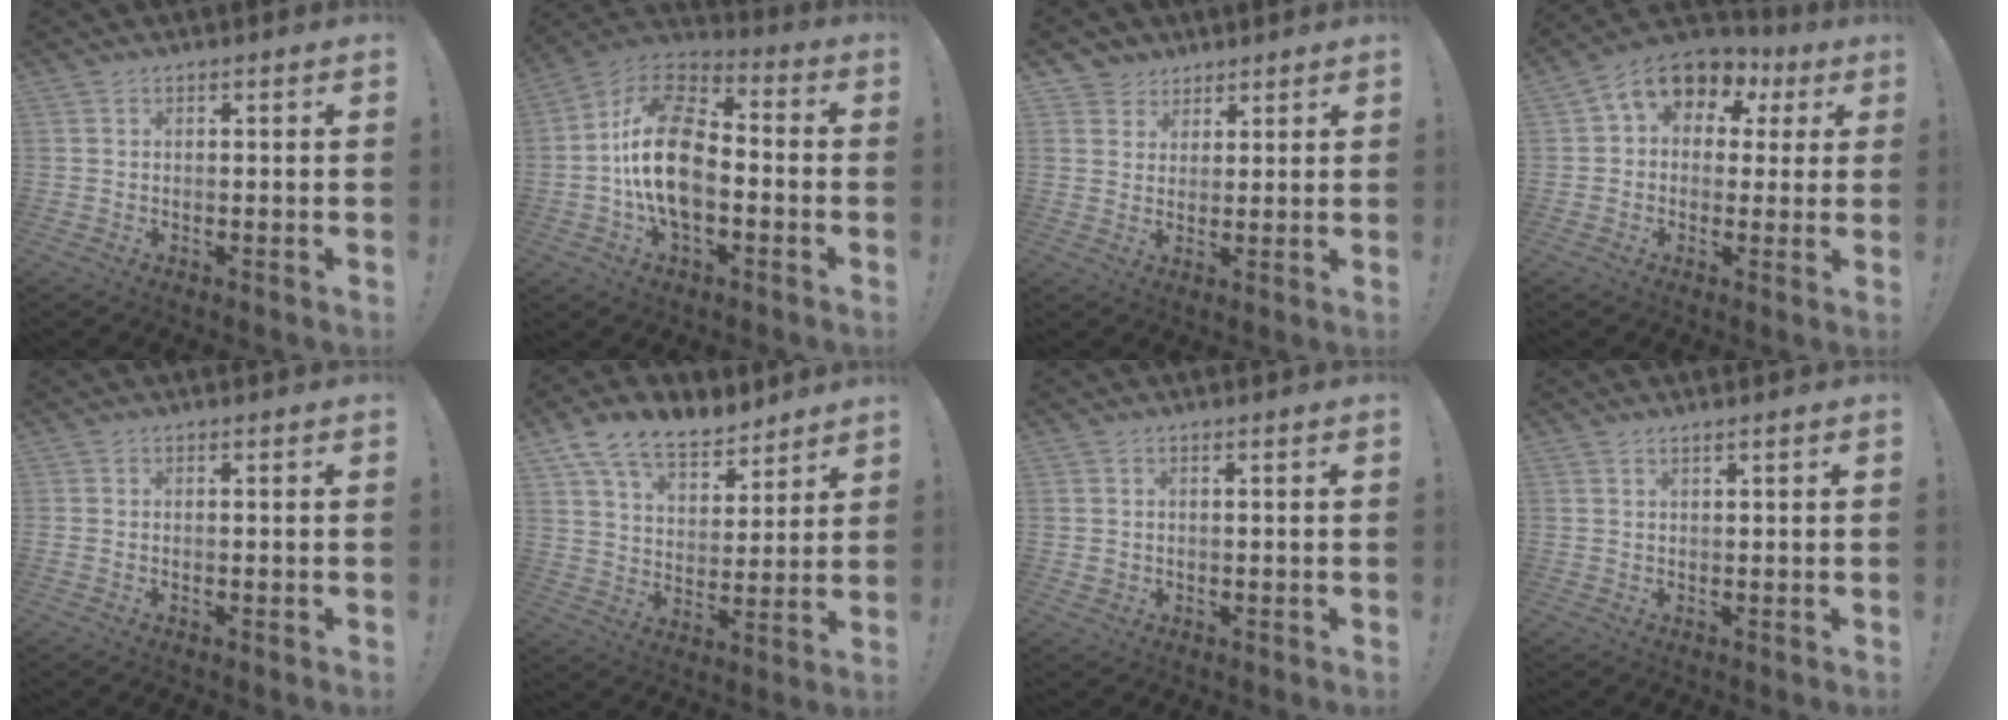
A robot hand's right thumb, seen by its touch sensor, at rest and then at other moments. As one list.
[{"total": 20.5, "force": [-2.3, 12.5, 16.0], "torque": [-0.293, 0.031, -0.035]}, {"total": 5.1, "force": [2.9, 4.2, 0.0], "torque": [0.000, -0.021, 0.057]}, {"total": 10.7, "force": [4.9, 7.8, 5.5], "torque": [-0.087, -0.022, 0.095]}, {"total": 0.5, "force": [-0.3, 0.0, 0.4], "torque": [-0.011, 0.000, -0.005]}, {"total": 12.8, "force": [9.5, 6.8, 5.4], "torque": [-0.092, -0.061, 0.178]}, {"total": 1.4, "force": [0.1, 1.3, 0.4], "torque": [-0.004, 0.003, 0.001]}, {"total": 1.2, "force": [0.8, -0.1, 0.9], "torque": [-0.023, 0.001, 0.015]}]